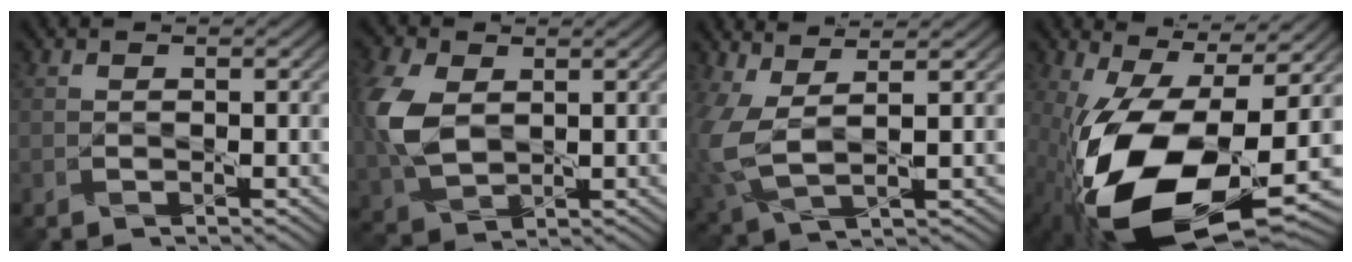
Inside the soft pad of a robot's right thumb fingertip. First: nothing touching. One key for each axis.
{"total": 8.7, "fx": 1.1, "fy": 5.7, "fz": 6.4, "tx": -0.192, "ty": 0.002, "tz": 0.025}
{"total": 6.8, "fx": 1.4, "fy": 3.1, "fz": 5.9, "tx": -0.157, "ty": -0.001, "tz": 0.025}
{"total": 19.3, "fx": -5.6, "fy": 8.6, "fz": 16.3, "tx": -0.320, "ty": -0.029, "tz": -0.087}